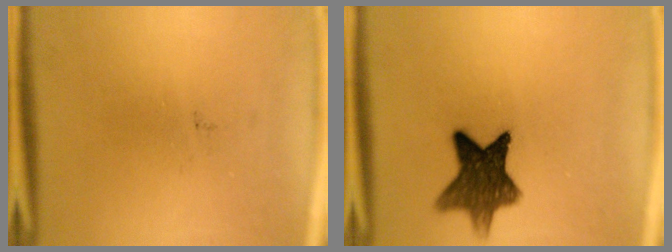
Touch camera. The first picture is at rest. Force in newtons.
{"total": 10.4}